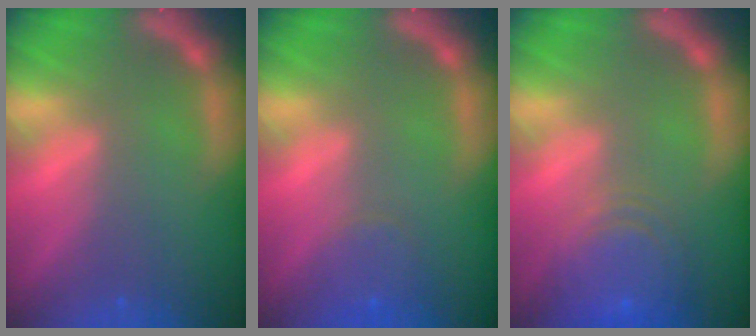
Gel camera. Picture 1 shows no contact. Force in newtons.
{"total": 2.4}
{"total": 7.5}